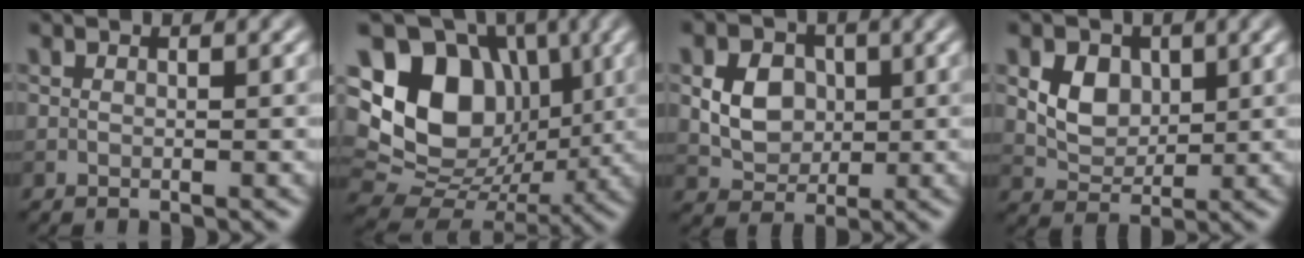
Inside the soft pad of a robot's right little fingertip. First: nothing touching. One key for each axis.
{"total": 13.5, "fx": 2.4, "fy": 10.6, "fz": 8.0, "tx": -0.146, "ty": 0.008, "tz": 0.041}
{"total": 4.3, "fx": 0.4, "fy": 3.5, "fz": 2.4, "tx": -0.050, "ty": -0.002, "tz": 0.007}
{"total": 3.8, "fx": 1.1, "fy": 3.0, "fz": 2.2, "tx": -0.048, "ty": -0.004, "tz": 0.020}